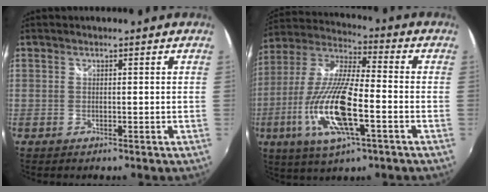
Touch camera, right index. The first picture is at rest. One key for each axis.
{"total": 18.6, "fx": -6.2, "fy": 5.0, "fz": 16.8, "tx": -0.348, "ty": -0.025, "tz": -0.121}